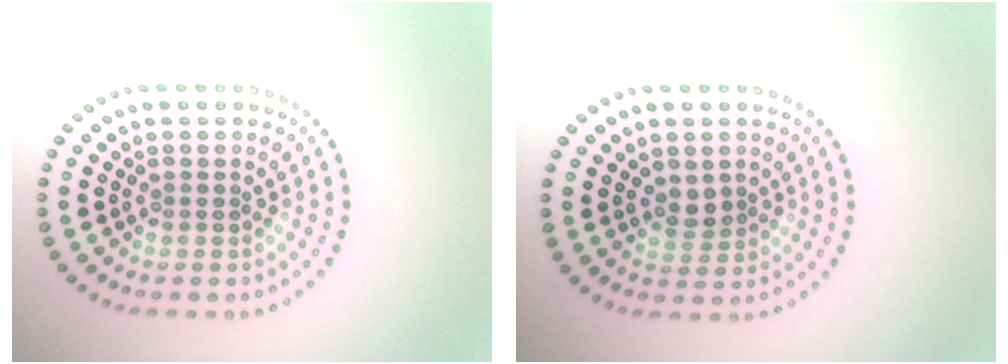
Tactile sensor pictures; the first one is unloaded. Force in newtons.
{"total": 1.5, "press": 1.4, "slide": 0.5}